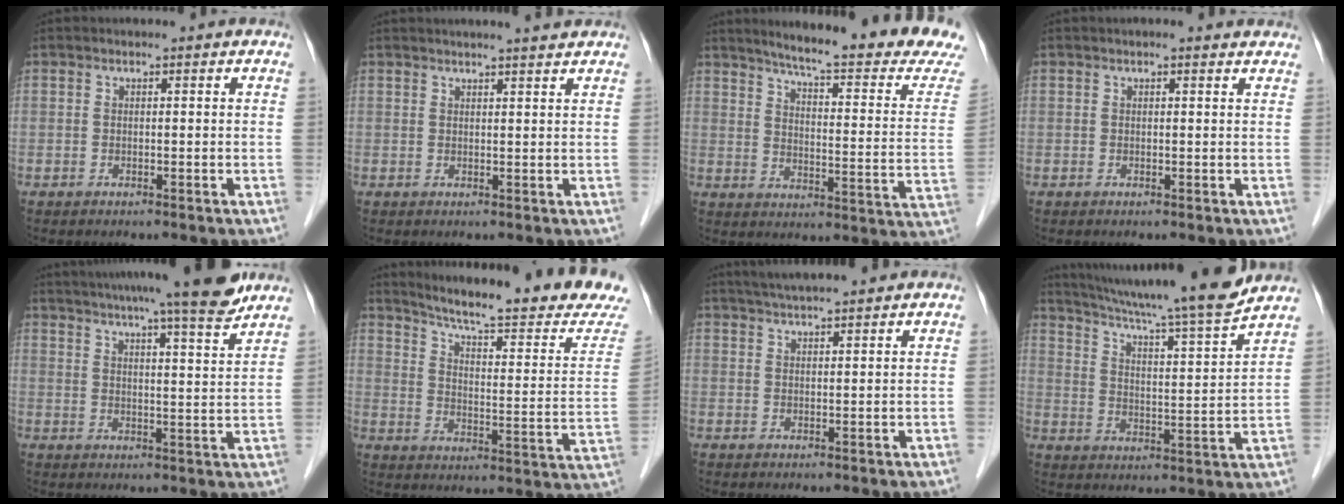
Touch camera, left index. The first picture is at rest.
{"total": 5.2, "force": [4.7, 0.0, 2.1], "torque": [-0.032, 0.014, 0.055]}
{"total": 23.1, "force": [20.7, 0.2, 10.3], "torque": [-0.141, -0.084, 0.251]}
{"total": 2.8, "force": [2.5, 0.8, 0.9], "torque": [-0.010, 0.016, 0.018]}
{"total": 15.3, "force": [13.2, -0.3, 7.7], "torque": [-0.119, -0.004, 0.176]}
{"total": 23.3, "force": [20.8, 0.6, 10.4], "torque": [-0.154, -0.078, 0.268]}
{"total": 7.5, "force": [6.7, 0.1, 3.4], "torque": [-0.056, 0.031, 0.102]}
{"total": 19.4, "force": [17.3, -1.0, 8.8], "torque": [-0.147, -0.022, 0.255]}